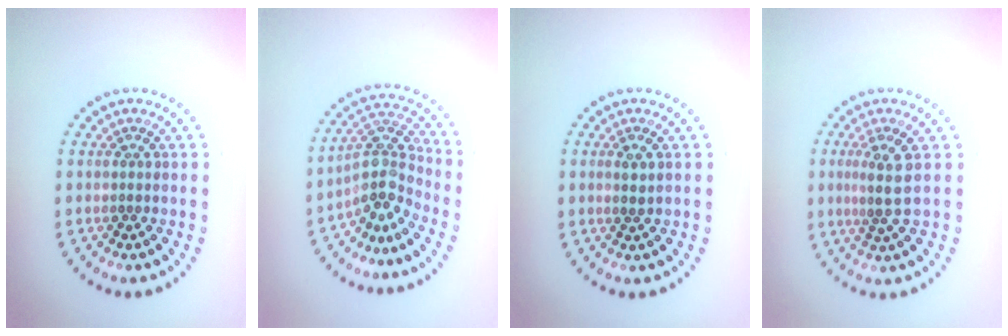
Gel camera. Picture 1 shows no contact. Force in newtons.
{"total": 4.1, "press": 2.9, "slide": 2.9}
{"total": 0.7, "press": 0.7, "slide": 0.3}
{"total": 2.6, "press": 2.3, "slide": 1.2}